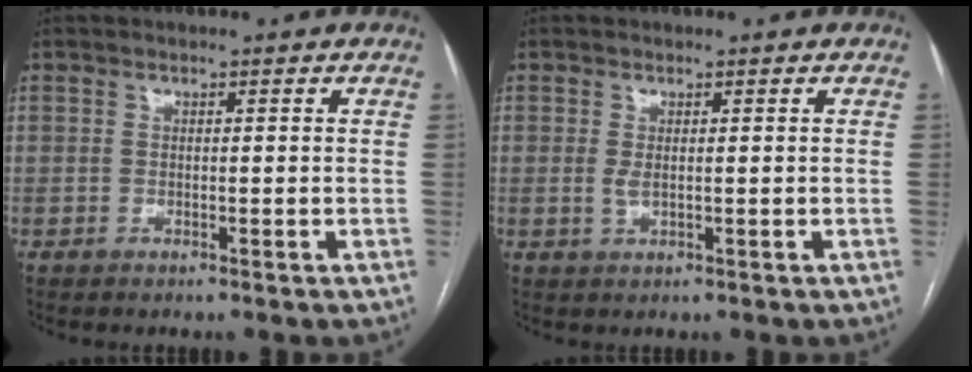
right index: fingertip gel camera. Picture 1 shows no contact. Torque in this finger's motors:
{"motor_torque": [0.07, 0.01, 0.10, 0.04]}